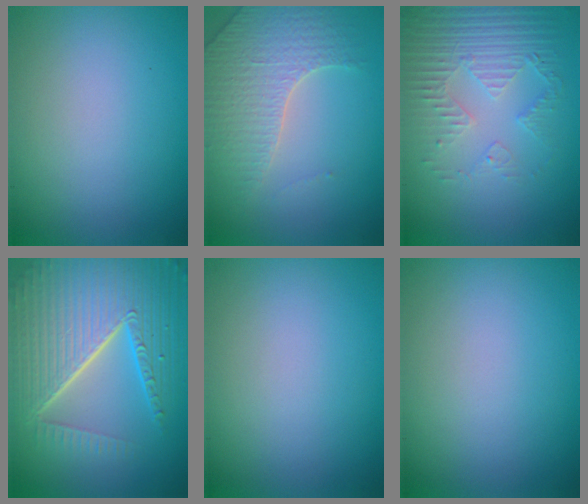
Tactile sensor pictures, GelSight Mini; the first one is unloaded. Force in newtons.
{"total": 3.3, "press": 3.2, "slide": 0.9}
{"total": 5.2, "press": 3.4, "slide": 3.9}
{"total": 10.4, "press": 6.5, "slide": 8.1}
{"total": 0.0}
{"total": 0.0}